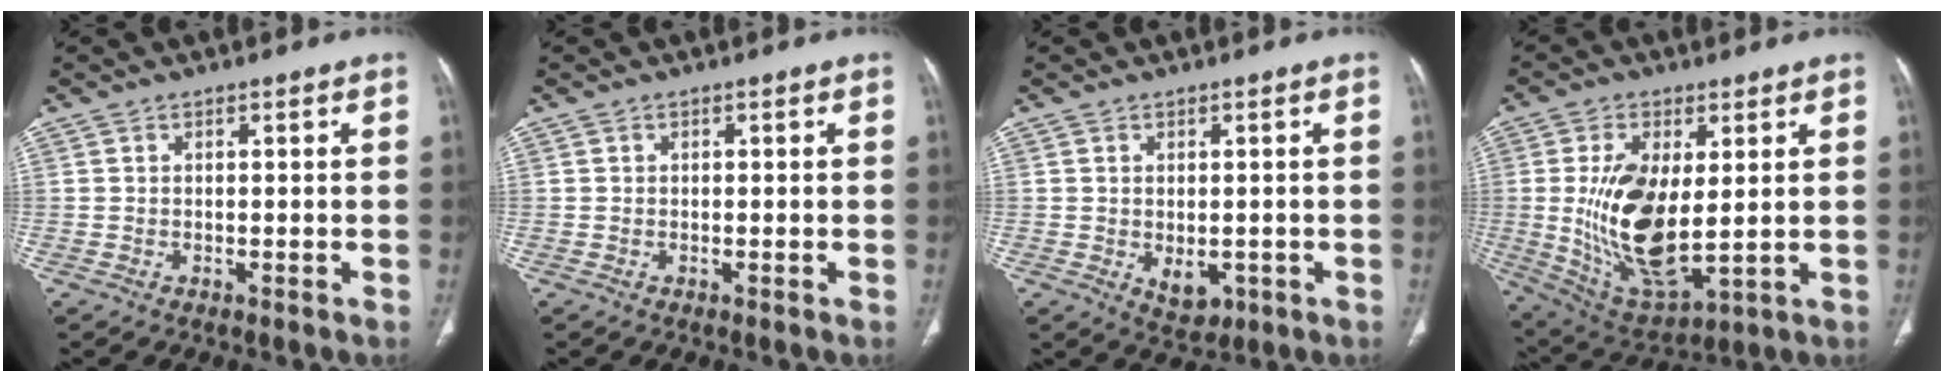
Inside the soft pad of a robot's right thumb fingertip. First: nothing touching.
{"total": 0.0}
{"total": 4.2, "force": [-0.9, 2.8, 3.0], "torque": [-0.034, -0.005, 0.003]}
{"total": 17.0, "force": [1.1, 8.2, 14.9], "torque": [-0.276, -0.024, 0.041]}